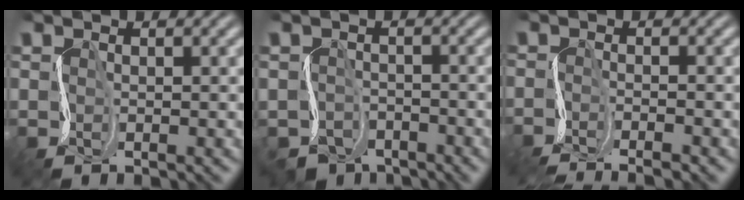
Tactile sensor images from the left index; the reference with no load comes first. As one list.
[{"total": 3.4, "force": [-3.0, 1.5, 0.6], "torque": [-0.011, -0.004, -0.064]}, {"total": 3.2, "force": [-2.8, 0.0, 1.4], "torque": [-0.022, -0.004, -0.062]}]